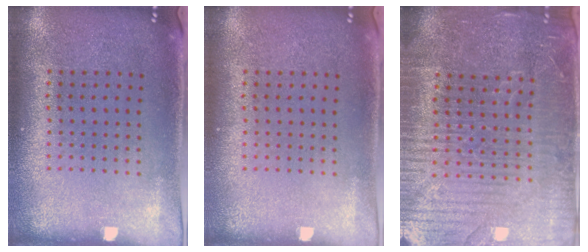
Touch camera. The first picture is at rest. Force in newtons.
{"total": 0.0}
{"total": 4.8, "press": 4.5, "slide": 1.7}